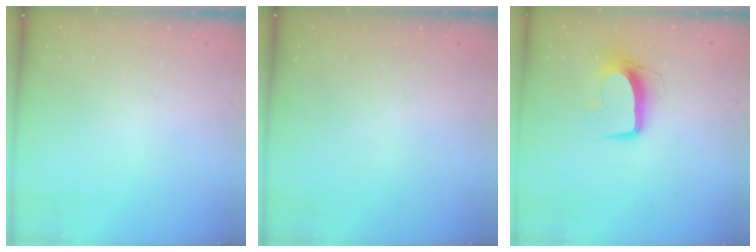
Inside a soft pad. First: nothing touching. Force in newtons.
{"total": 0.0}
{"total": 10.2, "press": 10.1, "slide": 0.5}